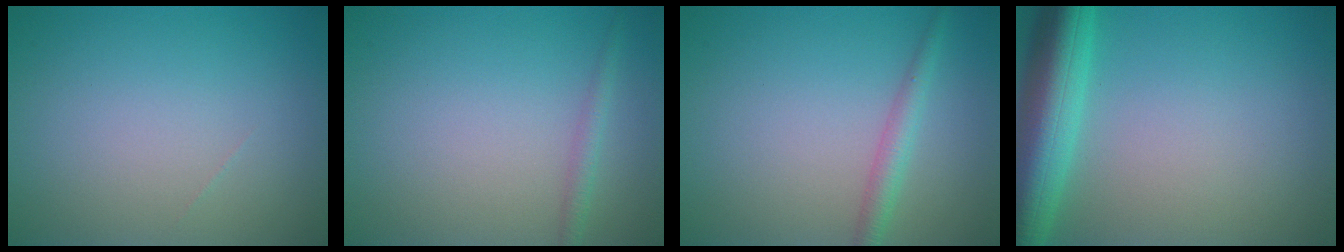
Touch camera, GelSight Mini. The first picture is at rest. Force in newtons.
{"total": 1.3, "press": 1.3, "slide": 0.1}
{"total": 2.0, "press": 2.0, "slide": 0.0}
{"total": 7.5, "press": 7.5, "slide": 0.4}